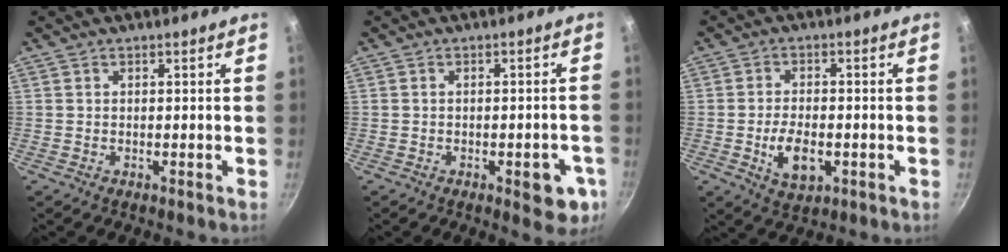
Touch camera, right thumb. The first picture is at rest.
{"total": 7.2, "force": [-2.7, 3.1, 6.0], "torque": [-0.050, 0.010, -0.030]}
{"total": 7.3, "force": [-1.9, 4.0, 5.8], "torque": [-0.094, 0.005, -0.027]}